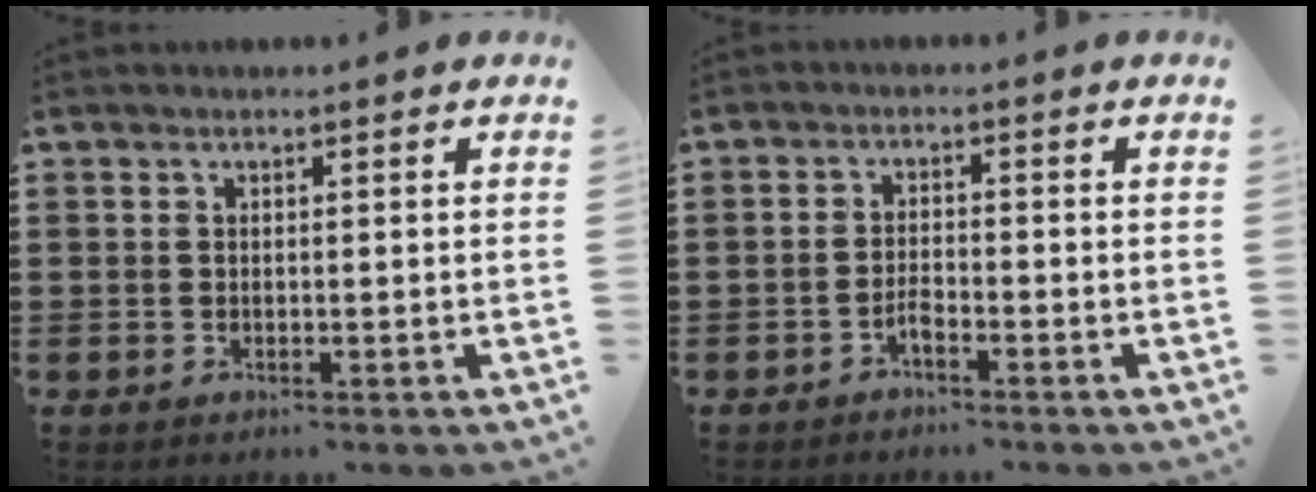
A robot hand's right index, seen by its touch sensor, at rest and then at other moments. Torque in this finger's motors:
{"motor_torque": [0.20, 0.16, -0.01, -0.09]}